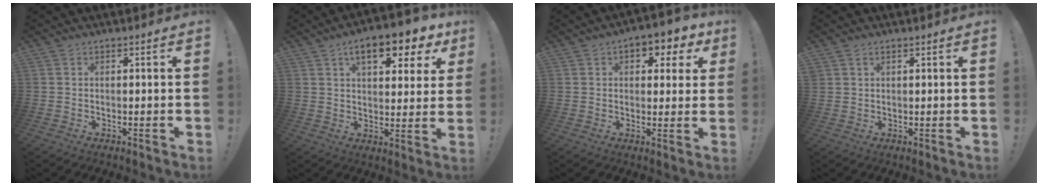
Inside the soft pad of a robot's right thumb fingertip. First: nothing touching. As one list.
[{"total": 12.5, "force": [6.4, 5.1, 9.4], "torque": [-0.133, -0.029, 0.103]}, {"total": 6.4, "force": [2.5, 4.3, 4.1], "torque": [-0.045, -0.008, 0.042]}, {"total": 1.0, "force": [0.7, 0.7, 0.1], "torque": [0.003, -0.002, 0.013]}]